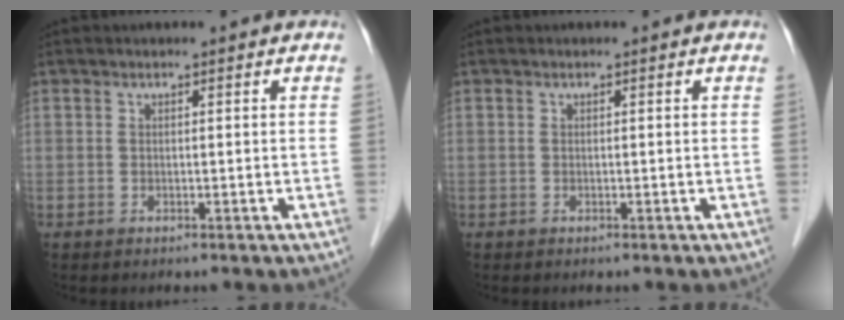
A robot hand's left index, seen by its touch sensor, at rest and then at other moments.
{"total": 0.0}